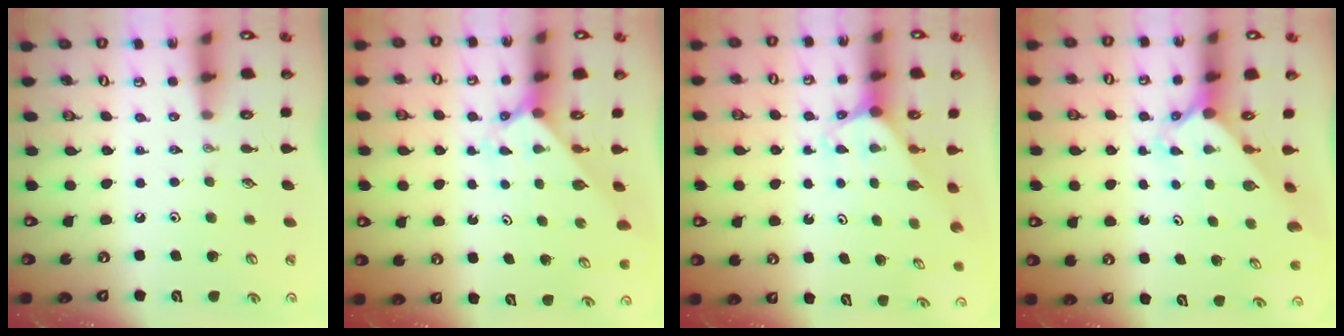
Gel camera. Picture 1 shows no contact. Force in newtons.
{"total": 2.1, "press": 2.1, "slide": 0.2}
{"total": 2.0, "press": 2.0, "slide": 0.1}
{"total": 2.6, "press": 2.6, "slide": 0.3}